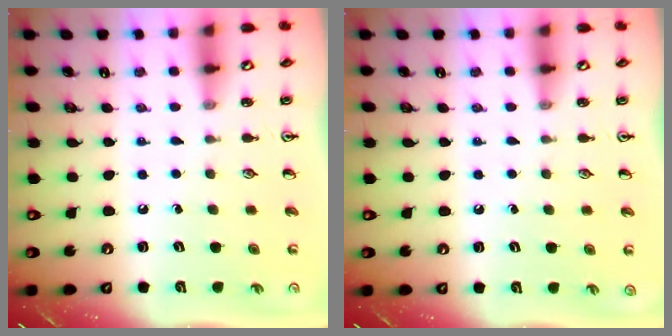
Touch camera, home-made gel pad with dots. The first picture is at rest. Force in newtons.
{"total": 0.0}